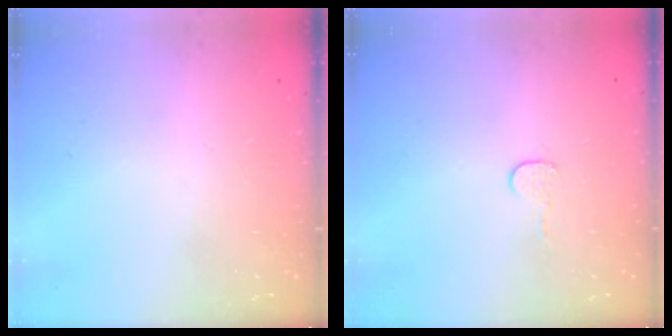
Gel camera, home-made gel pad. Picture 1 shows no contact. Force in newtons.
{"total": 3.7, "press": 3.7, "slide": 0.3}